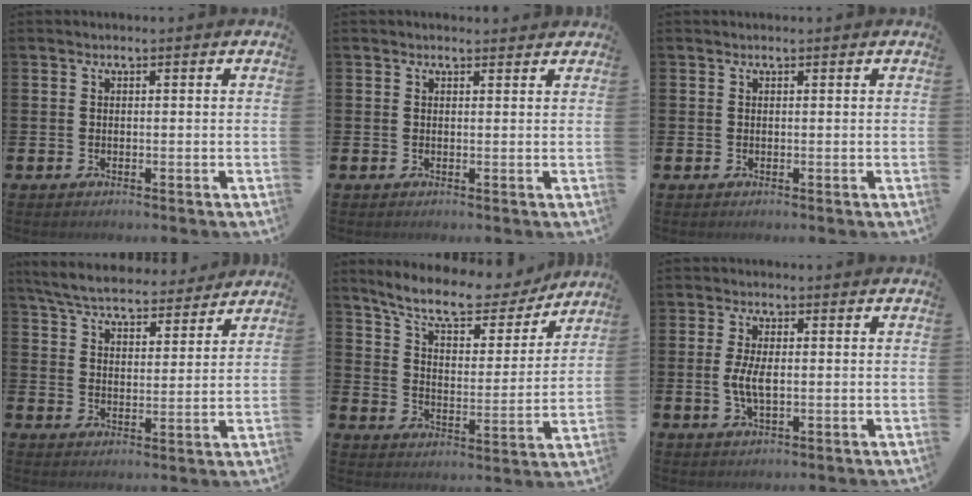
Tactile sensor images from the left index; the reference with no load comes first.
{"total": 0.9, "force": [0.9, 0.2, 0.2], "torque": [0.009, -0.002, 0.013]}
{"total": 0.0}
{"total": 6.7, "force": [6.3, 1.4, 1.5], "torque": [-0.057, -0.036, 0.112]}
{"total": 10.0, "force": [8.8, 2.5, 4.0], "torque": [-0.106, -0.052, 0.152]}
{"total": 4.1, "force": [0.0, 1.8, 3.7], "torque": [-0.072, 0.001, -0.006]}